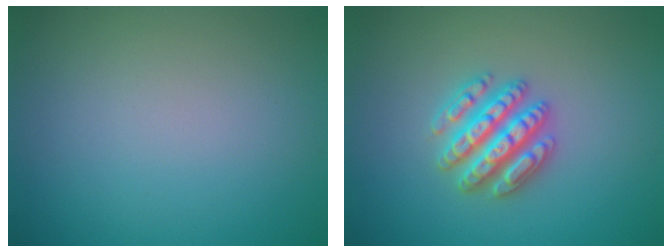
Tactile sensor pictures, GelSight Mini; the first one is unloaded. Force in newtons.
{"total": 4.6, "press": 4.6, "slide": 0.8}